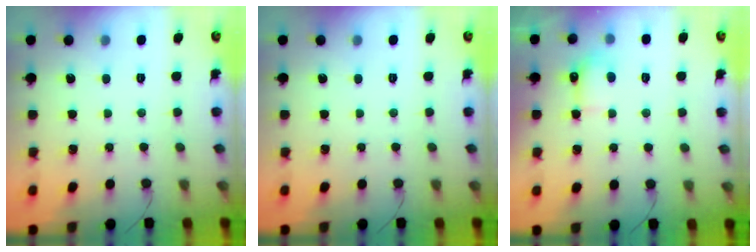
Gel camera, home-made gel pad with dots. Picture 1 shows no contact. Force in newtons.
{"total": 0.0}
{"total": 4.1, "press": 4.0, "slide": 0.9}